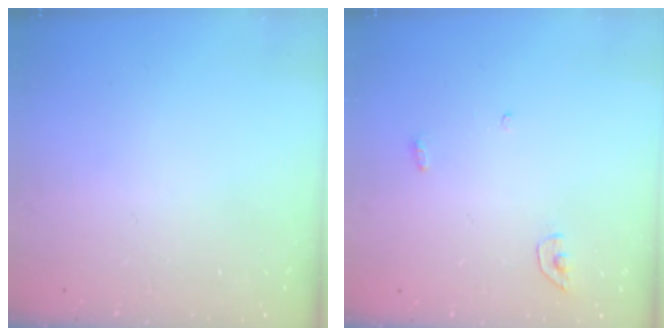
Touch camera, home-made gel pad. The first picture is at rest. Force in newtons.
{"total": 3.4, "press": 3.4, "slide": 0.3}